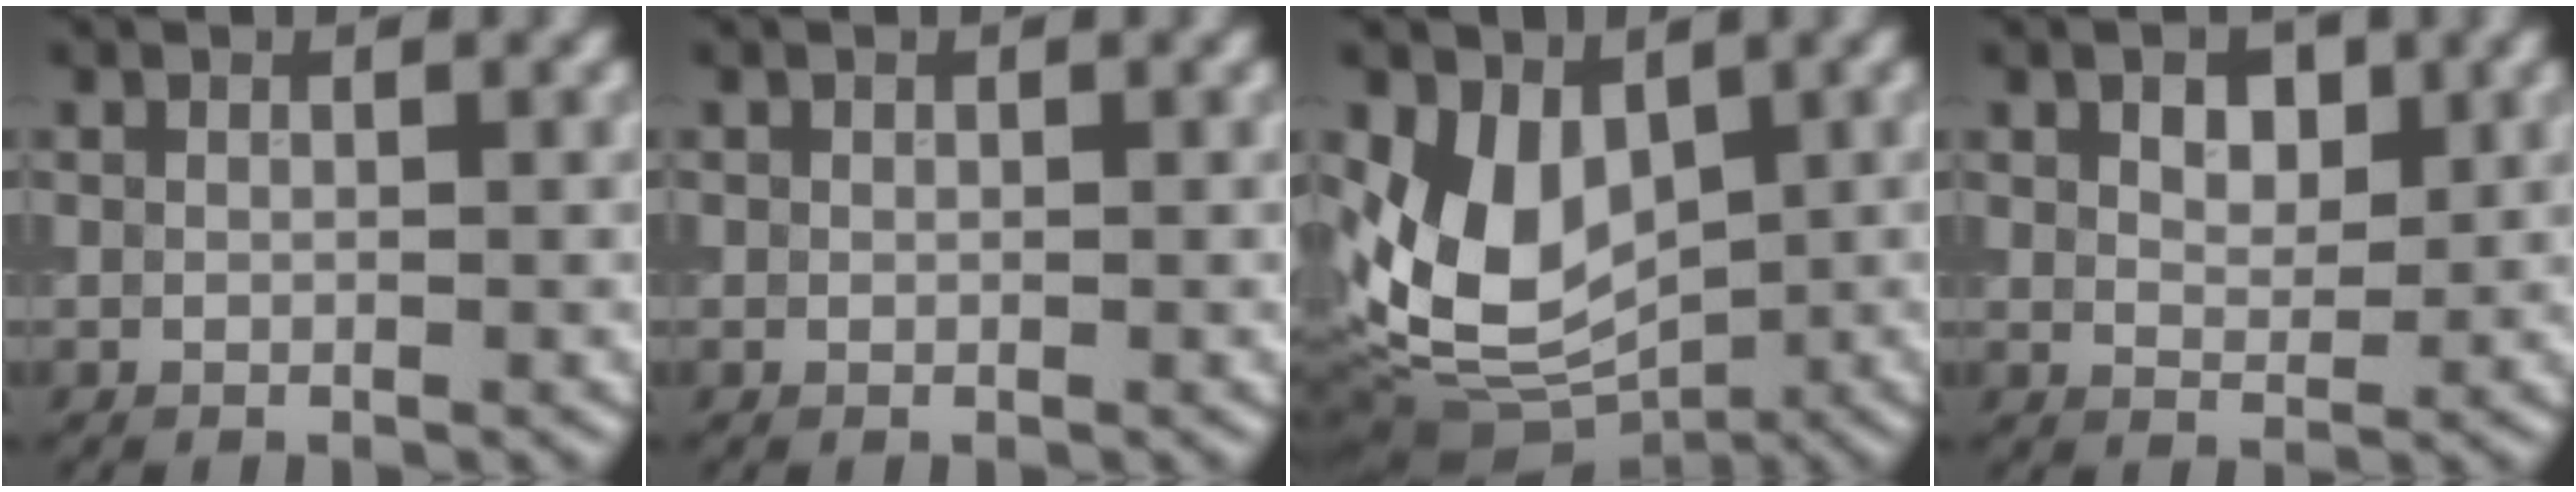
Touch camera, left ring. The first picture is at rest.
{"total": 0.0}
{"total": 7.8, "force": [0.7, 5.6, 5.4], "torque": [-0.106, -0.020, 0.017]}
{"total": 3.1, "force": [1.5, 1.7, 2.0], "torque": [-0.032, 0.003, 0.025]}